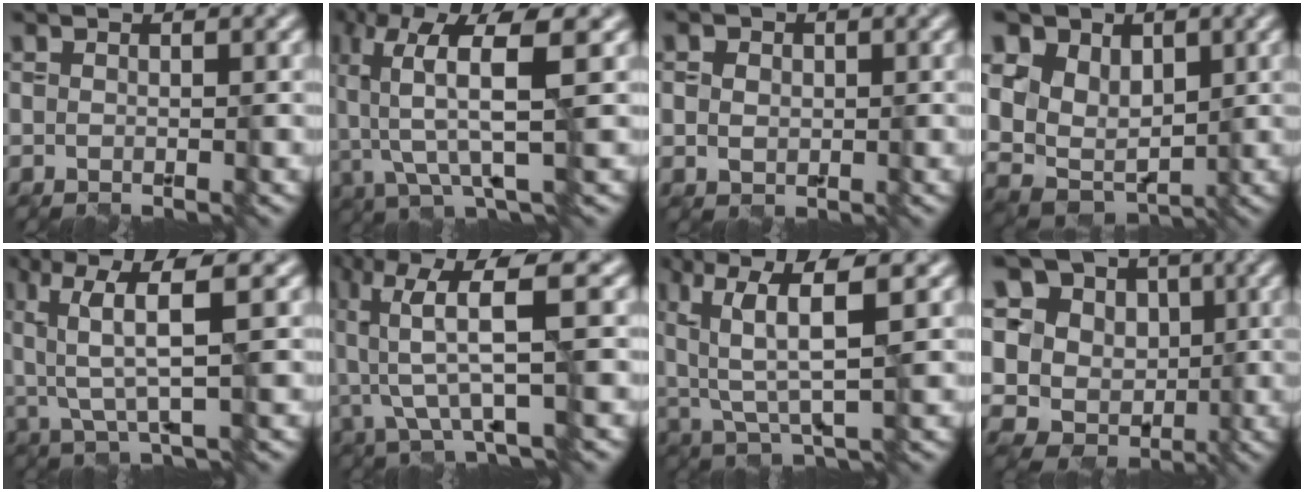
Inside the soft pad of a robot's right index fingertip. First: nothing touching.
{"total": 6.4, "force": [0.4, 1.4, 6.3], "torque": [-0.137, 0.002, 0.013]}
{"total": 2.4, "force": [0.8, 2.0, 1.1], "torque": [-0.025, 0.014, 0.017]}
{"total": 5.9, "force": [2.4, 4.7, 2.6], "torque": [-0.068, 0.010, 0.033]}
{"total": 5.1, "force": [1.2, 0.9, 4.8], "torque": [-0.105, 0.001, 0.031]}
{"total": 6.1, "force": [0.3, 1.2, 6.0], "torque": [-0.139, 0.005, 0.012]}
{"total": 6.4, "force": [2.2, 1.6, 5.8], "torque": [-0.123, 0.004, 0.051]}
{"total": 14.3, "force": [2.9, 12.3, 6.6], "torque": [-0.149, 0.028, 0.039]}